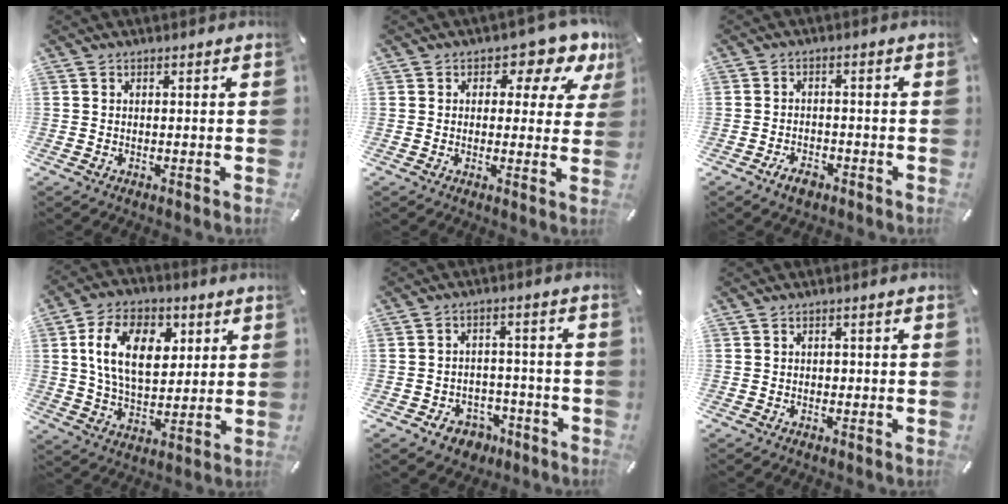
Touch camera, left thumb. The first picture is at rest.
{"total": 7.8, "force": [4.4, 4.4, 4.6], "torque": [-0.052, -0.029, 0.069]}
{"total": 3.7, "force": [-2.7, 2.1, 1.5], "torque": [-0.031, 0.012, -0.051]}
{"total": 15.1, "force": [4.5, 9.8, 10.5], "torque": [-0.187, 0.008, 0.078]}
{"total": 6.6, "force": [-3.9, 4.9, 2.2], "torque": [-0.037, 0.032, -0.067]}
{"total": 0.7, "force": [-0.3, 0.6, 0.1], "torque": [-0.002, 0.004, -0.007]}